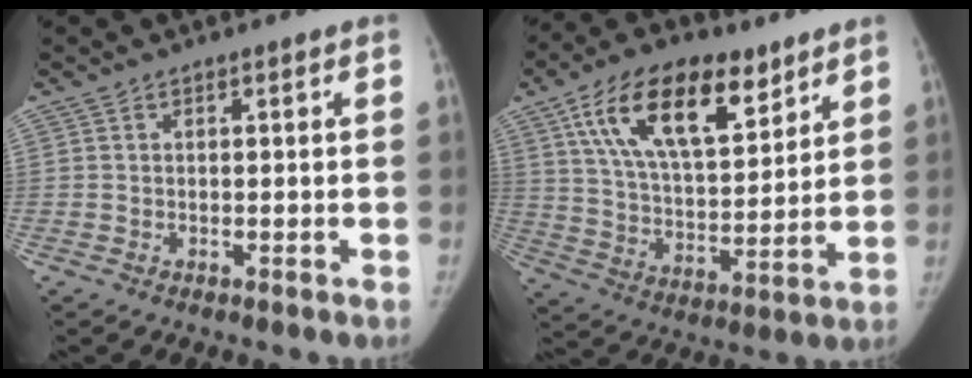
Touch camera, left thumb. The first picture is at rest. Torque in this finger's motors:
{"motor_torque": [2.21, 2.27, 1.59, -1.18, 0.46]}